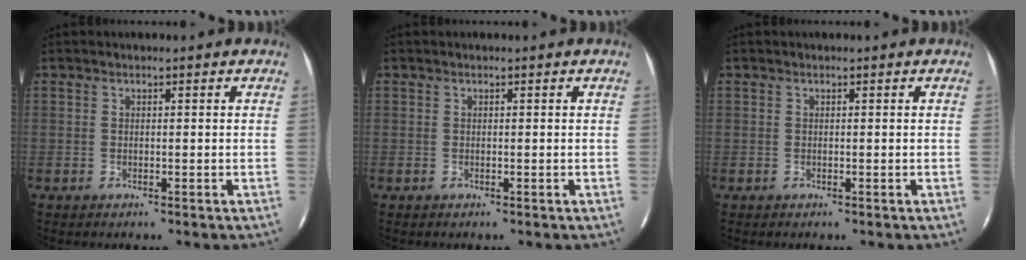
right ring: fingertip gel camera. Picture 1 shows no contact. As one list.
[{"total": 0.0}, {"total": 0.0}]